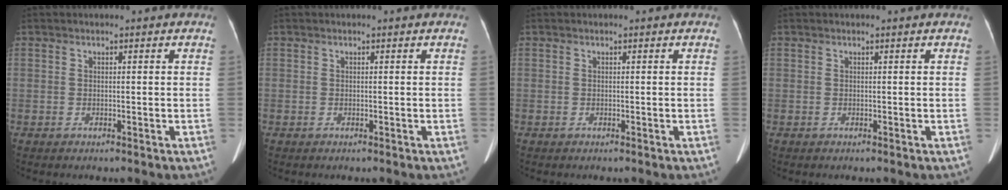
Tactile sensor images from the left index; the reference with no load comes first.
{"total": 0.0}
{"total": 0.0}
{"total": 0.0}